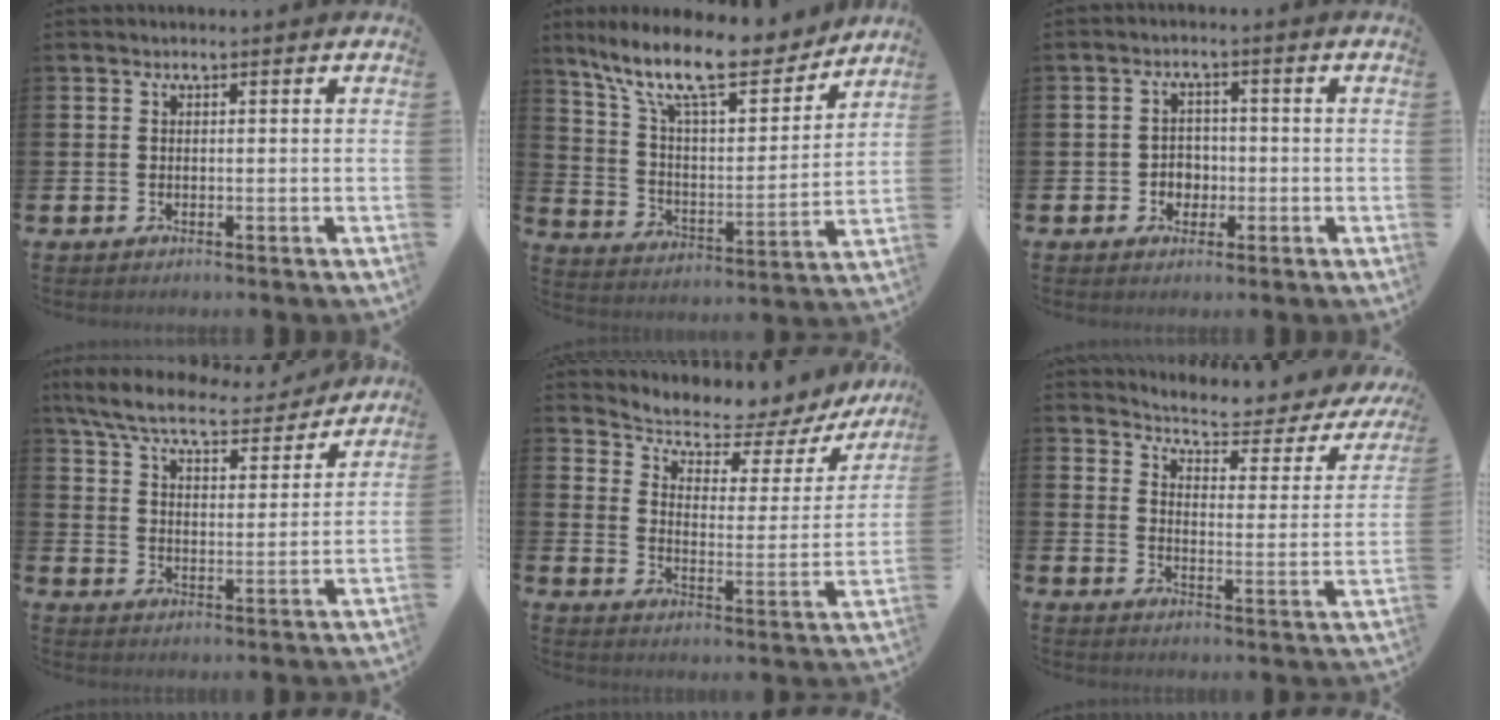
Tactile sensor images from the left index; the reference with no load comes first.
{"total": 13.9, "force": [11.3, 3.7, 7.2], "torque": [-0.169, -0.068, 0.194]}
{"total": 2.8, "force": [-0.8, 2.5, 0.9], "torque": [-0.017, 0.004, -0.022]}
{"total": 8.0, "force": [7.3, 1.3, 3.1], "torque": [-0.093, -0.044, 0.124]}
{"total": 5.3, "force": [5.0, 1.2, 1.4], "torque": [-0.048, -0.045, 0.074]}
{"total": 4.7, "force": [4.4, 0.7, 1.5], "torque": [-0.047, -0.042, 0.064]}